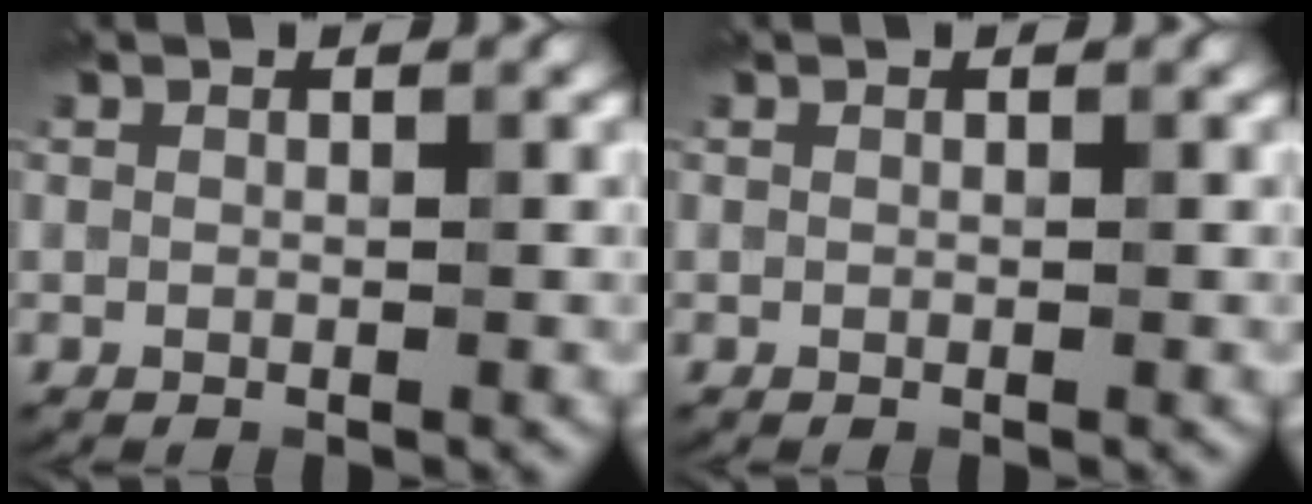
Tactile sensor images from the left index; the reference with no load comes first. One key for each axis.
{"total": 0.0}